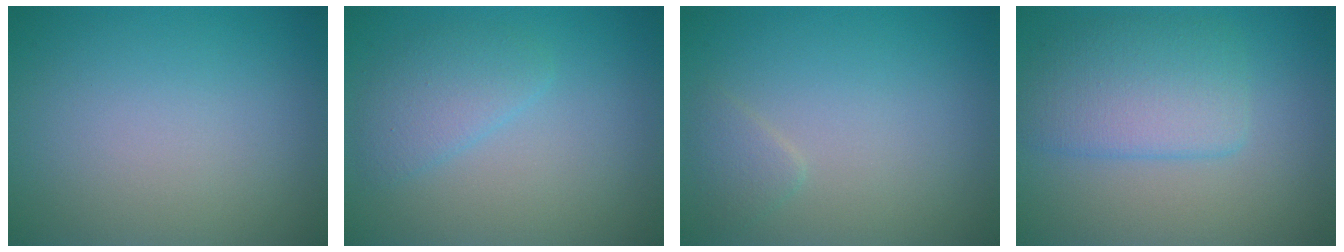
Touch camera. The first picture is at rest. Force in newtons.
{"total": 2.4, "press": 2.4, "slide": 0.1}
{"total": 1.2, "press": 1.2, "slide": 0.1}
{"total": 4.4, "press": 4.4, "slide": 0.0}